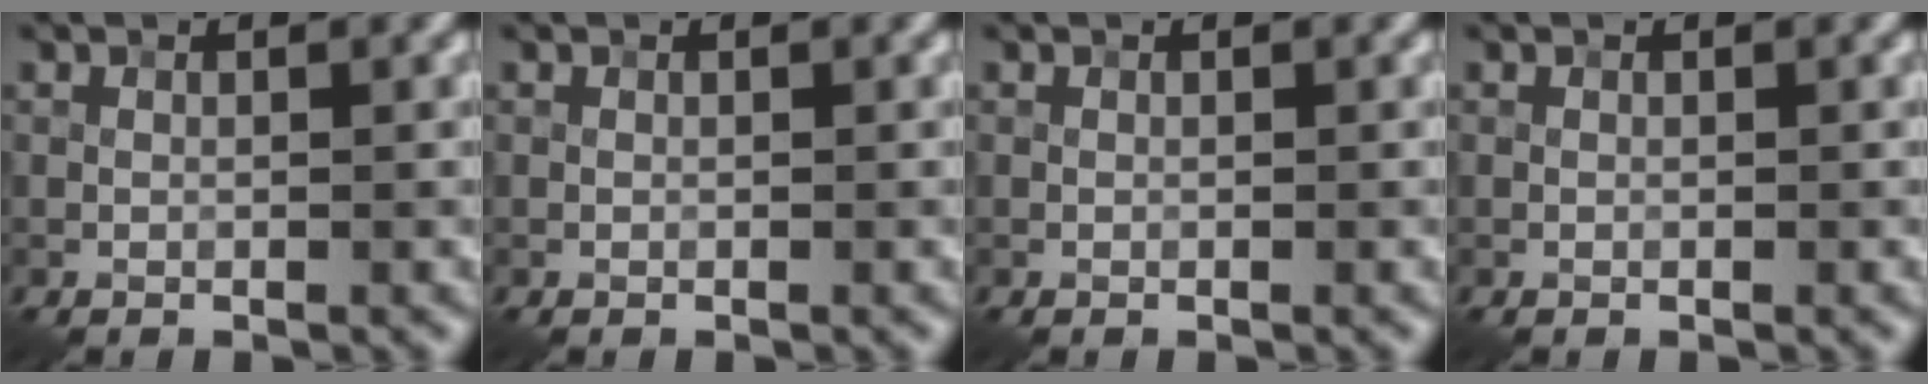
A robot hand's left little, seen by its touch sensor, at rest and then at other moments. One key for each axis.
{"total": 0.0}
{"total": 0.0}
{"total": 0.0}